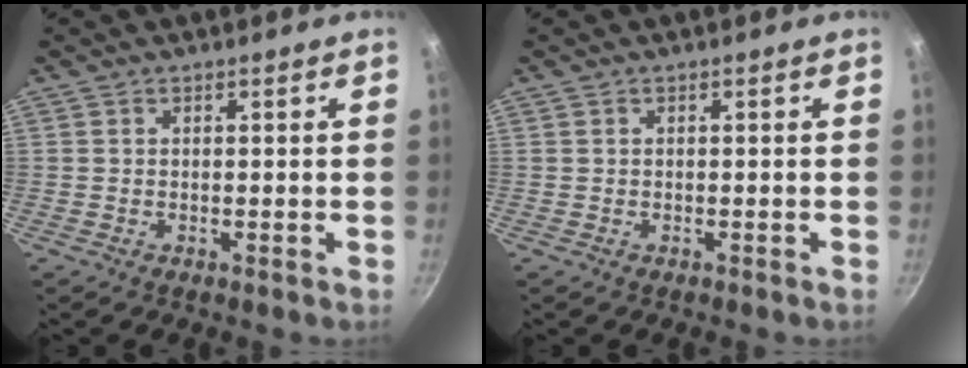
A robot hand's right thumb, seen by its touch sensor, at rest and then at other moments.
{"total": 0.0}